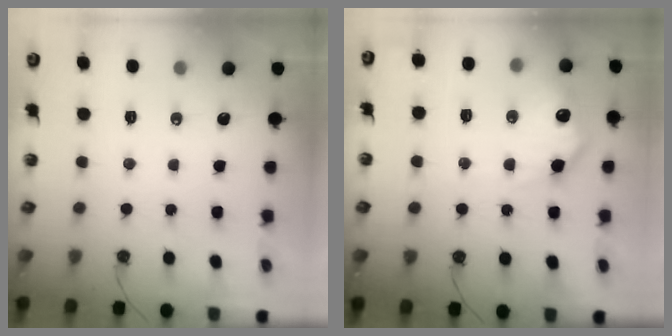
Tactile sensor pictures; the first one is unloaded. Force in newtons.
{"total": 16.8, "press": 16.8, "slide": 1.1}